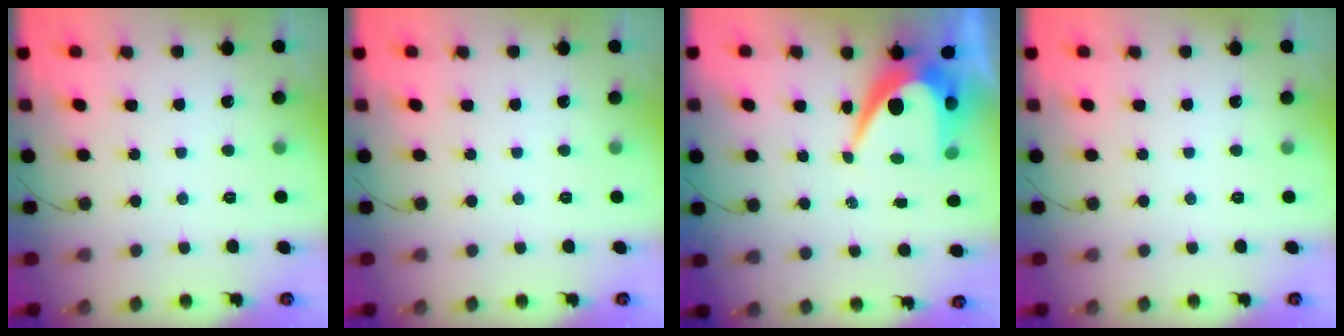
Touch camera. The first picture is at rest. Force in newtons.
{"total": 0.0}
{"total": 9.9, "press": 9.9, "slide": 0.8}
{"total": 0.0}